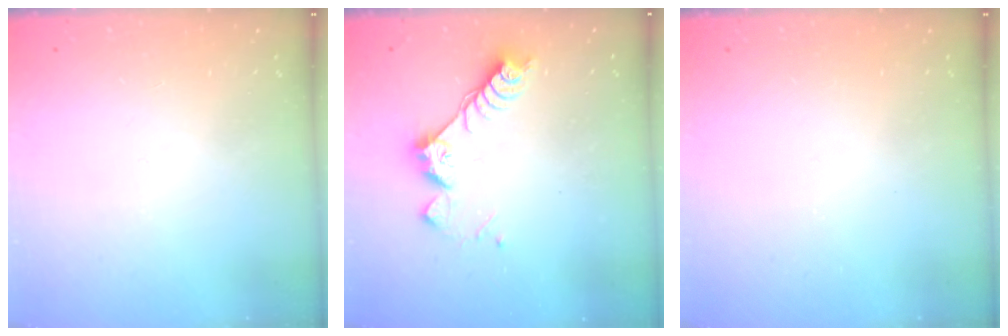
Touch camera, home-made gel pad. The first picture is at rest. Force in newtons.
{"total": 9.8, "press": 9.7, "slide": 1.1}
{"total": 0.0}